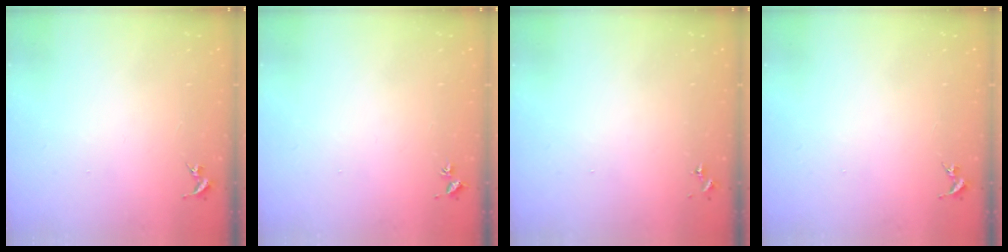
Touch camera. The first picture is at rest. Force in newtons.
{"total": 2.1, "press": 2.1, "slide": 0.2}
{"total": 0.0}
{"total": 0.0}